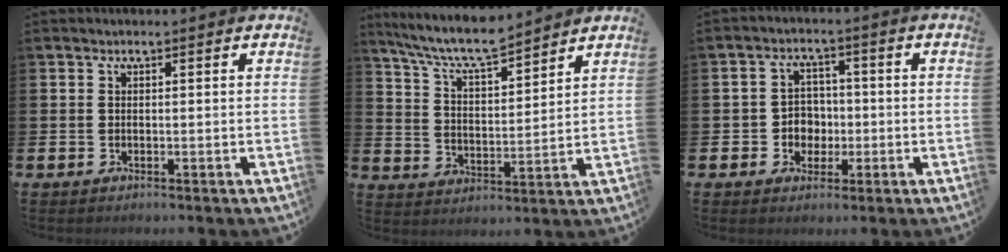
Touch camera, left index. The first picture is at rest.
{"total": 7.7, "force": [7.1, 0.9, 2.8], "torque": [-0.084, -0.039, 0.126]}
{"total": 3.8, "force": [-0.5, 3.6, 1.1], "torque": [-0.023, 0.000, -0.017]}